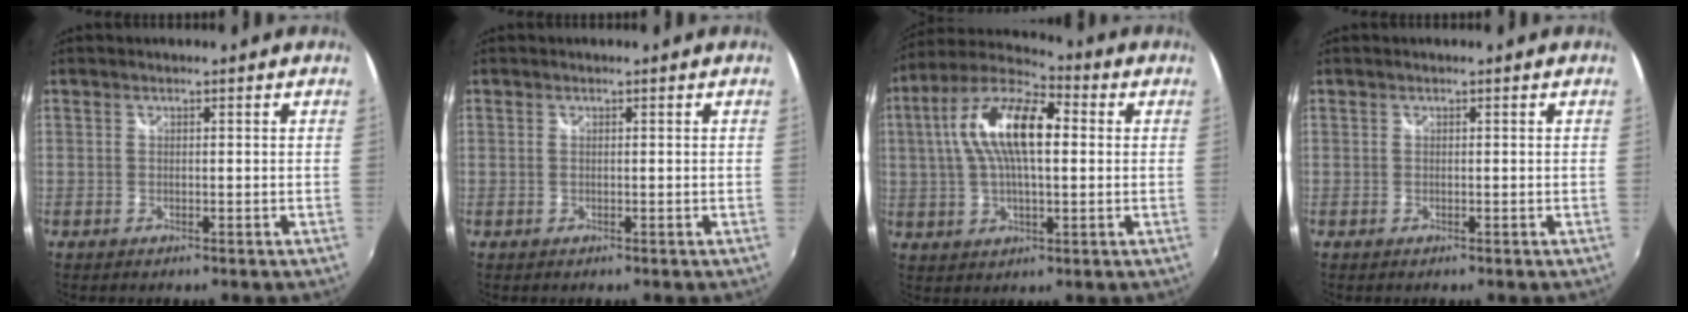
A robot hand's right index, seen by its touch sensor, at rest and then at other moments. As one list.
[{"total": 0.0}, {"total": 15.6, "force": [2.6, 6.4, 14.0], "torque": [-0.262, 0.023, 0.032]}, {"total": 0.0}]